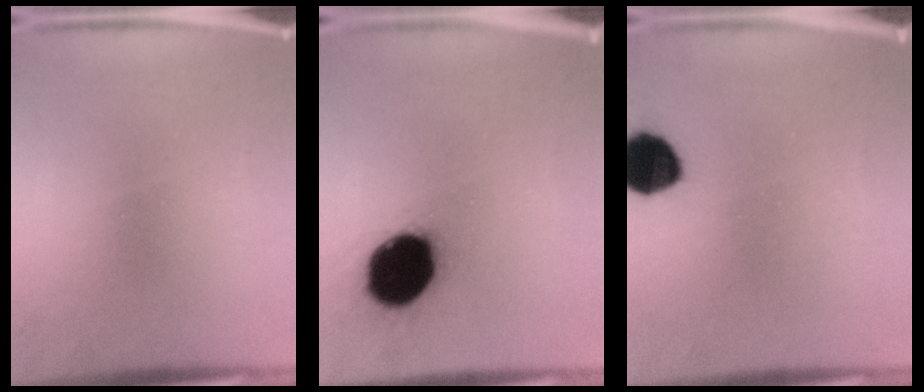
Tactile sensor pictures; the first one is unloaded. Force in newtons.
{"total": 19.9}
{"total": 9.7}